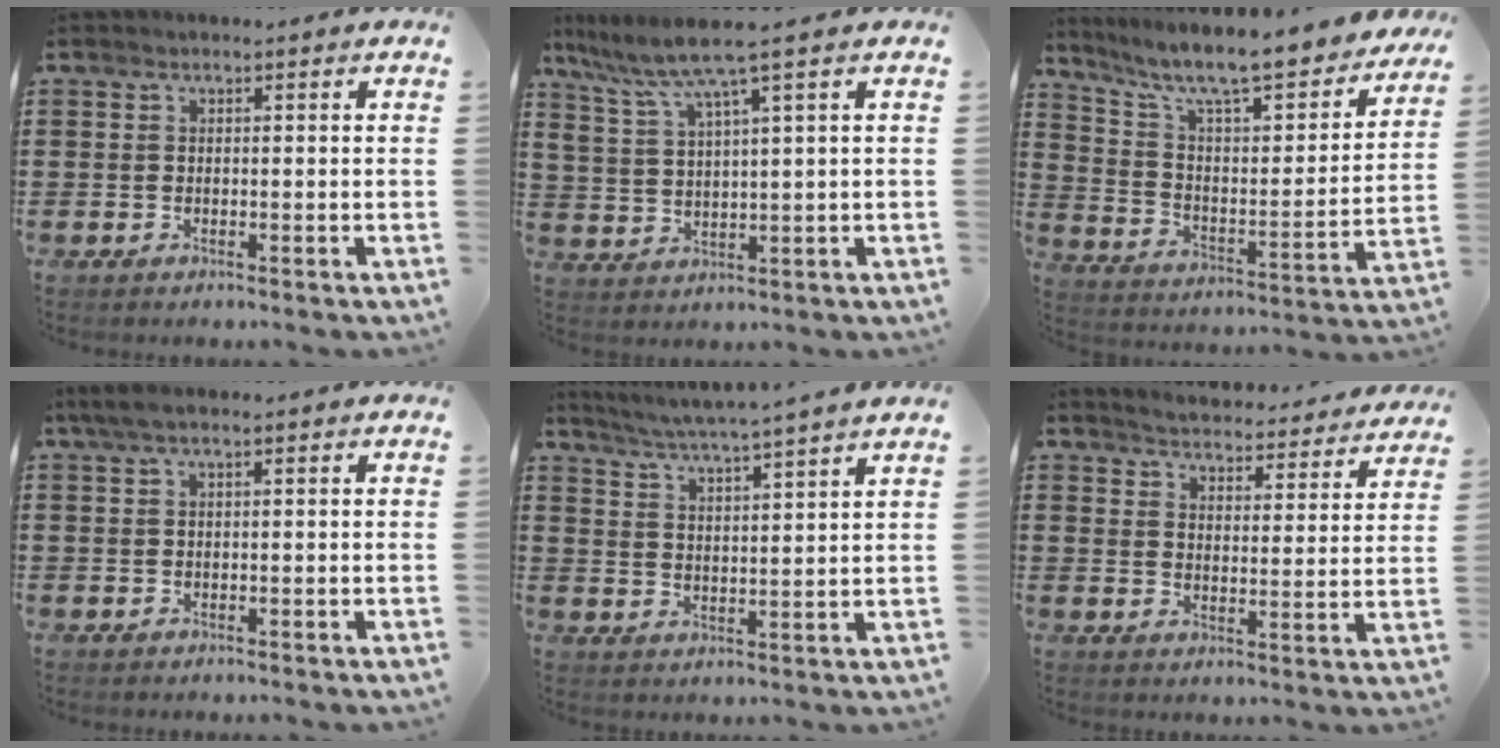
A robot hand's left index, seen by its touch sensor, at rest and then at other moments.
{"total": 5.9, "force": [3.9, -0.3, 4.4], "torque": [-0.109, -0.024, 0.060]}
{"total": 9.3, "force": [7.7, 1.0, 5.1], "torque": [-0.122, -0.061, 0.125]}
{"total": 1.7, "force": [0.4, 0.2, 1.6], "torque": [-0.037, -0.003, 0.005]}
{"total": 4.3, "force": [3.9, -1.1, 1.4], "torque": [-0.044, -0.030, 0.064]}
{"total": 3.9, "force": [3.9, -0.3, -0.1], "torque": [-0.022, -0.035, 0.064]}